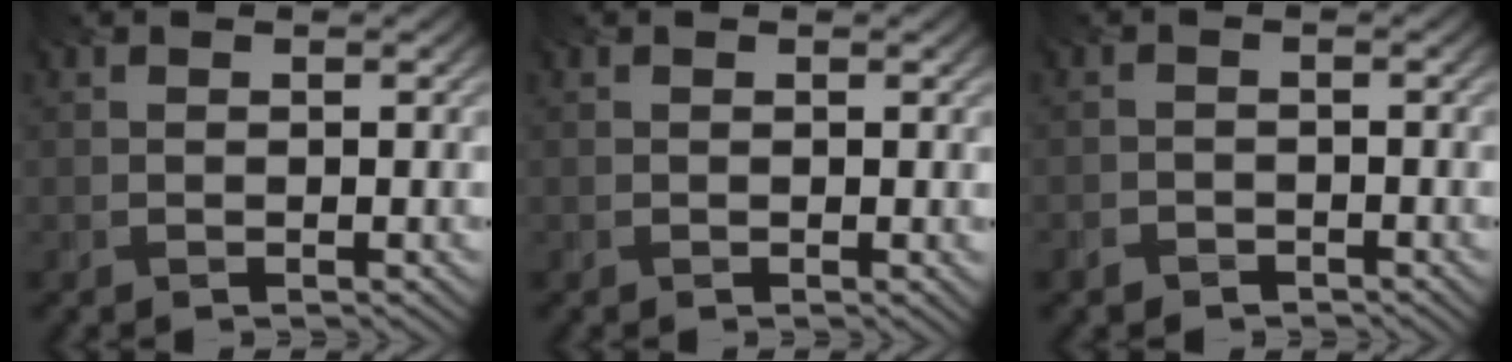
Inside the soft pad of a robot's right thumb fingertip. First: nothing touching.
{"total": 0.0}
{"total": 1.8, "force": [-1.5, 0.9, 0.3], "torque": [-0.004, 0.000, -0.034]}